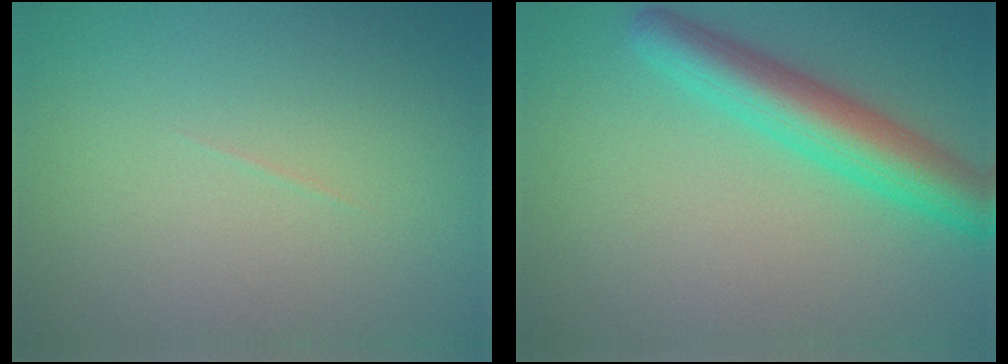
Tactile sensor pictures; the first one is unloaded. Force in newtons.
{"total": 5.5, "press": 5.5, "slide": 0.2}